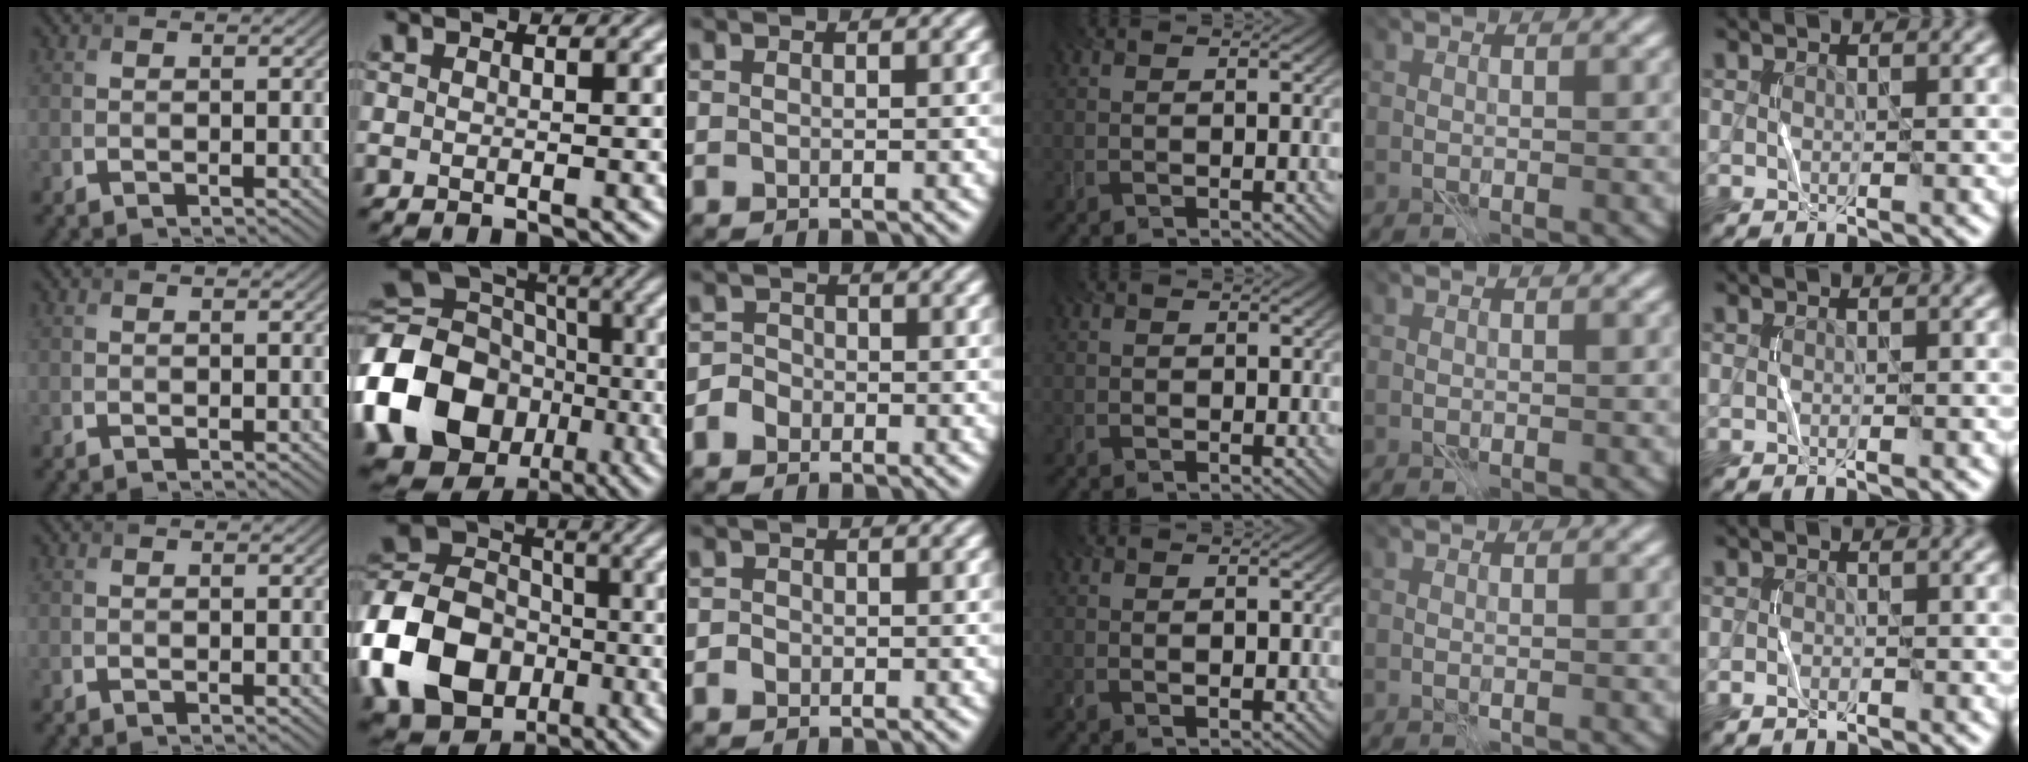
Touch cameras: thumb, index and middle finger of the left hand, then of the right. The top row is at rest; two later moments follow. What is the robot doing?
{"motion": "wrap", "object": "cellophane"}